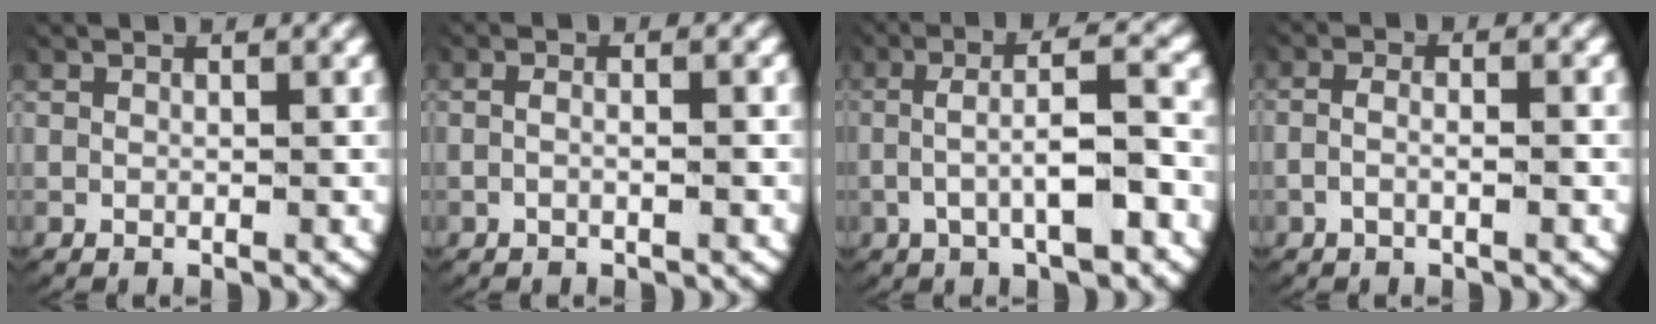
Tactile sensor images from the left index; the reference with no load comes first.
{"total": 1.2, "force": [-0.5, 0.0, 1.1], "torque": [-0.028, -0.001, -0.008]}
{"total": 5.0, "force": [-0.5, 1.8, 4.6], "torque": [-0.082, 0.008, -0.009]}
{"total": 1.8, "force": [-0.8, 0.4, 1.6], "torque": [-0.041, -0.006, -0.012]}